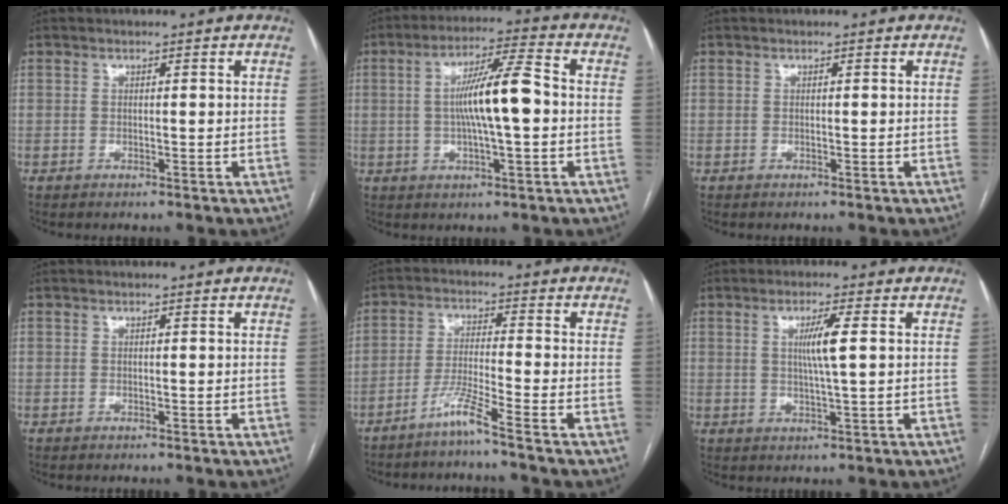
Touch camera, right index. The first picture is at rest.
{"total": 10.5, "force": [-0.1, 1.0, 10.4], "torque": [-0.187, 0.013, -0.006]}
{"total": 0.0}
{"total": 0.0}
{"total": 5.0, "force": [-3.8, -1.4, 2.9], "torque": [-0.065, -0.014, -0.083]}
{"total": 4.6, "force": [0.9, -0.3, 4.5], "torque": [-0.084, -0.002, 0.018]}